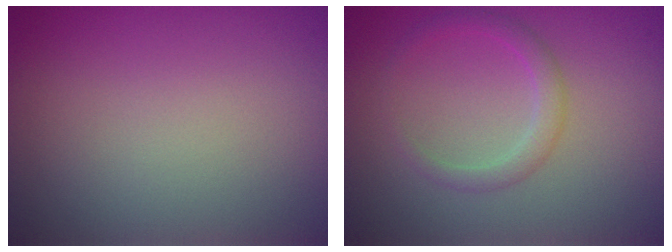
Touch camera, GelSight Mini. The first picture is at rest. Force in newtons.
{"total": 1.8, "press": 1.8, "slide": 0.1}